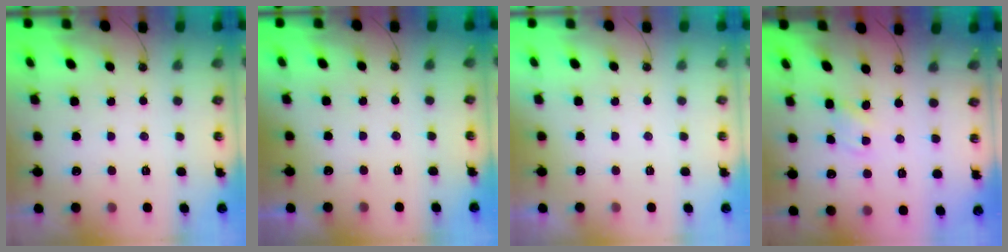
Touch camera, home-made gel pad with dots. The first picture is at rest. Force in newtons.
{"total": 0.0}
{"total": 0.0}
{"total": 1.4, "press": 1.4, "slide": 0.2}